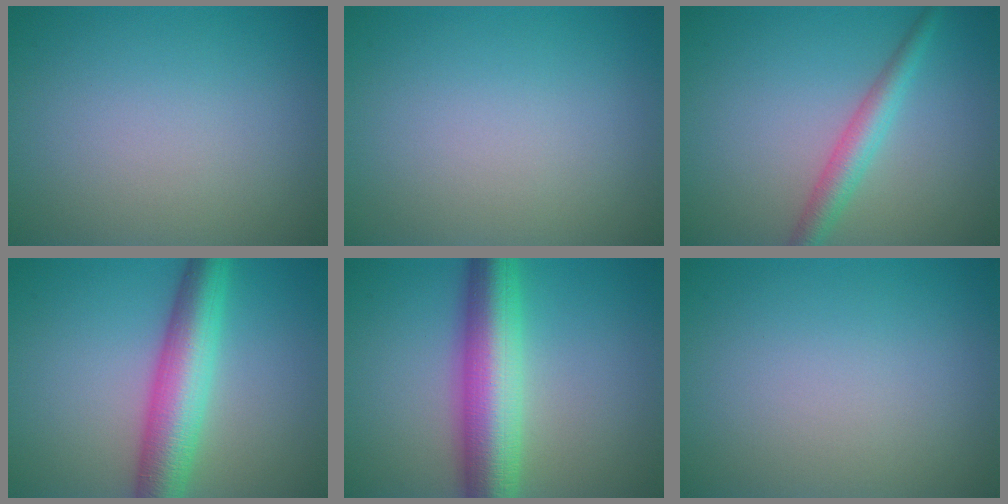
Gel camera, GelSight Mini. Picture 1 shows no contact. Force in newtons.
{"total": 0.0}
{"total": 2.9, "press": 2.9, "slide": 0.1}
{"total": 7.0, "press": 7.0, "slide": 0.1}
{"total": 8.7, "press": 8.7, "slide": 0.2}
{"total": 0.0}